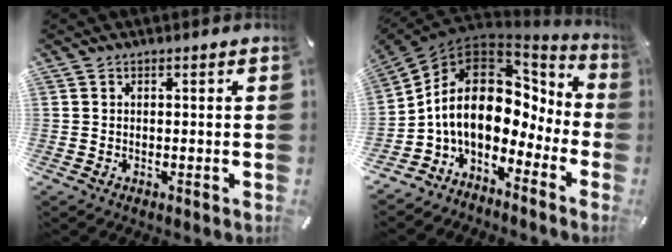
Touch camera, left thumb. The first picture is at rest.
{"total": 17.1, "force": [0.3, 11.8, 12.4], "torque": [-0.244, -0.008, 0.006]}